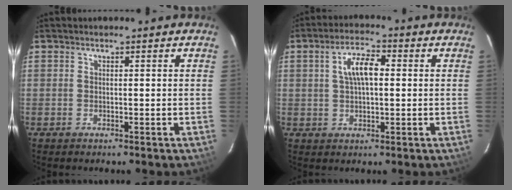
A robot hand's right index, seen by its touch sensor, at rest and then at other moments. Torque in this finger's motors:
{"motor_torque": [0.74, 0.45, 0.33, 0.07]}